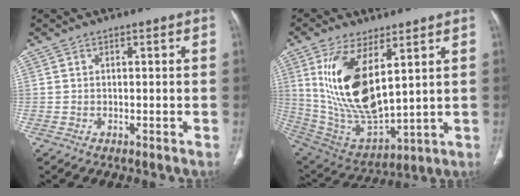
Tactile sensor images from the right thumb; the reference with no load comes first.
{"total": 18.8, "force": [6.2, 8.3, 15.7], "torque": [-0.294, -0.030, 0.141]}